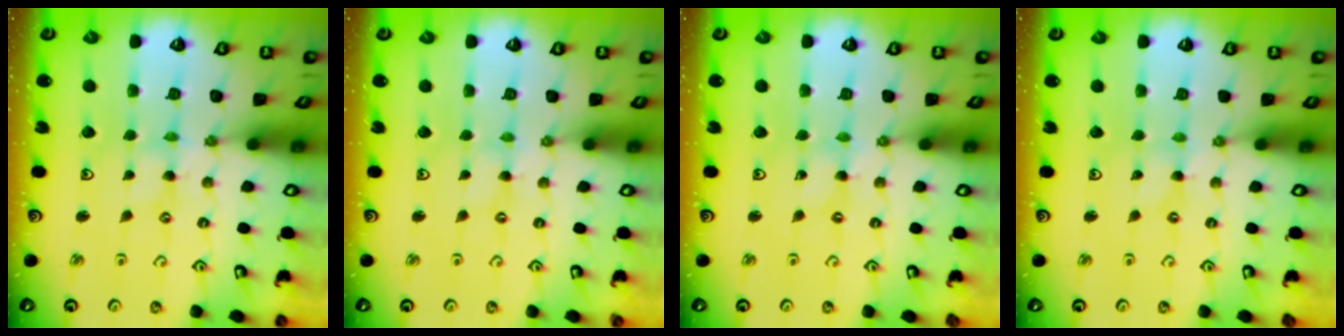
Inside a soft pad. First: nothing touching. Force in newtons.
{"total": 0.0}
{"total": 0.0}
{"total": 0.0}